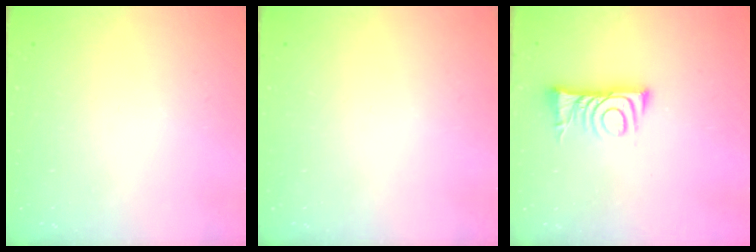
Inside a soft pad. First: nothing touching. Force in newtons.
{"total": 0.0}
{"total": 7.5, "press": 7.5, "slide": 0.6}